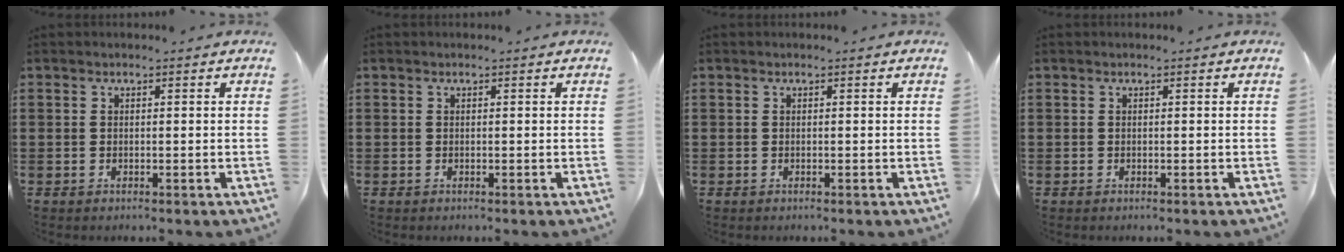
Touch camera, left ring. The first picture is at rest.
{"total": 0.0}
{"total": 0.0}
{"total": 0.0}